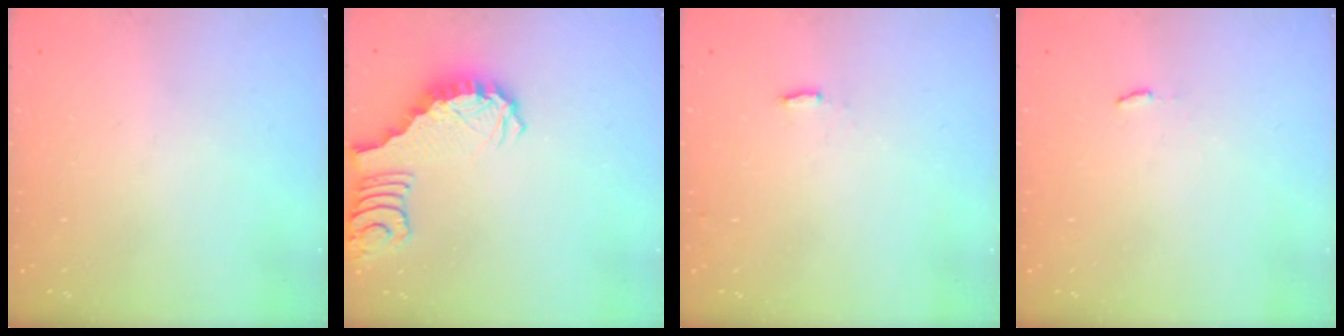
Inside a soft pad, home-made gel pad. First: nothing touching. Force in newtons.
{"total": 3.0, "press": 2.9, "slide": 0.5}
{"total": 2.1, "press": 2.0, "slide": 0.4}
{"total": 2.9, "press": 2.9, "slide": 0.3}